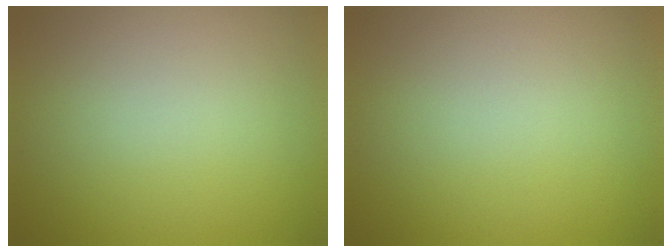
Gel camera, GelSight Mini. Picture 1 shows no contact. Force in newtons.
{"total": 0.0}